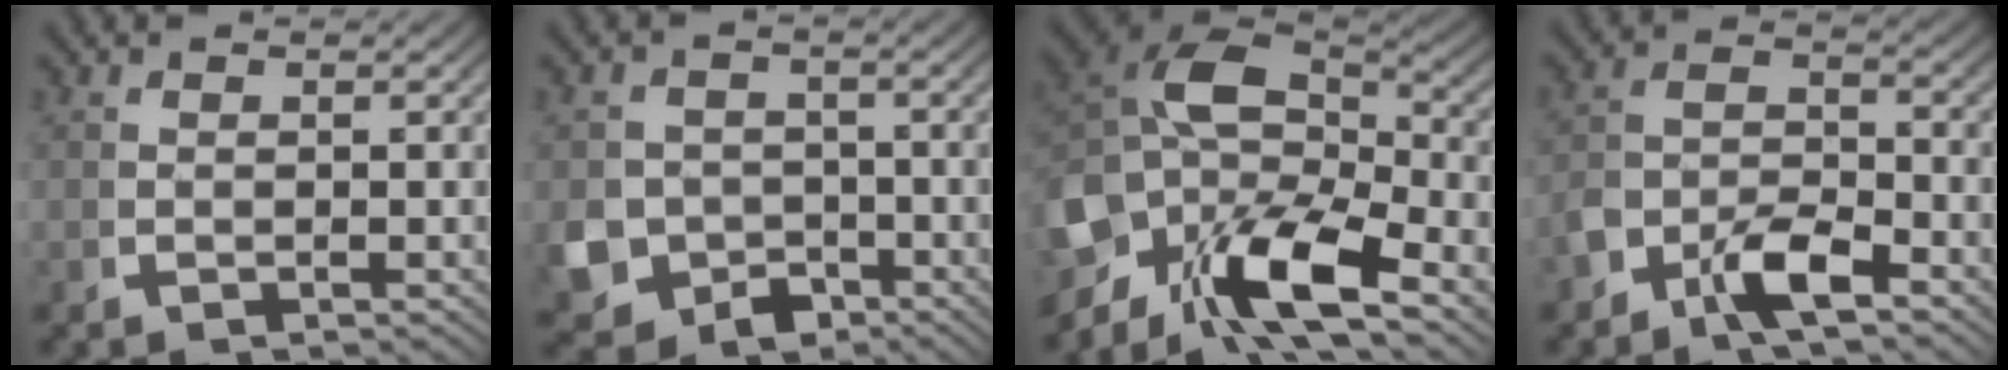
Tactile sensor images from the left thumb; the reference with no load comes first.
{"total": 8.3, "force": [-3.7, 6.6, 3.2], "torque": [-0.075, -0.040, -0.051]}
{"total": 16.2, "force": [-0.2, 11.2, 11.7], "torque": [-0.270, -0.058, 0.011]}
{"total": 4.4, "force": [-1.9, 2.7, 2.8], "torque": [-0.066, -0.017, -0.037]}